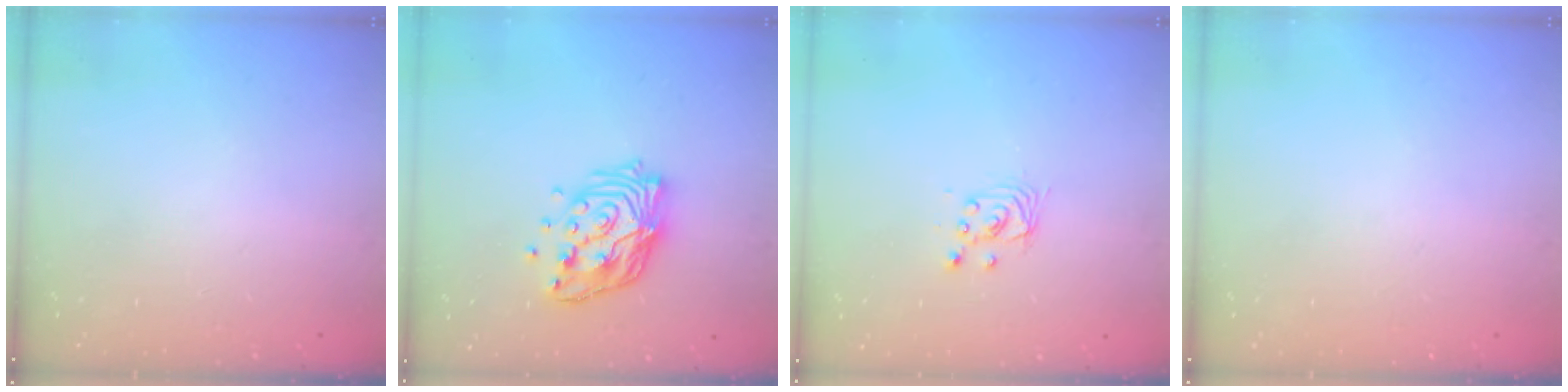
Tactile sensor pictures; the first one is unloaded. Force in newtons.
{"total": 13.7, "press": 13.6, "slide": 1.4}
{"total": 2.9, "press": 2.9, "slide": 0.2}
{"total": 0.0}